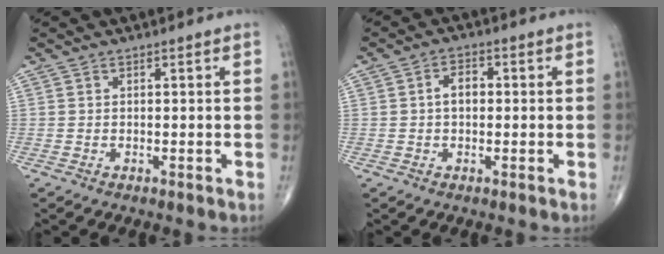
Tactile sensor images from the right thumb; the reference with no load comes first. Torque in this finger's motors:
{"motor_torque": [0.25, 1.27, 0.30, -0.10, 0.01]}